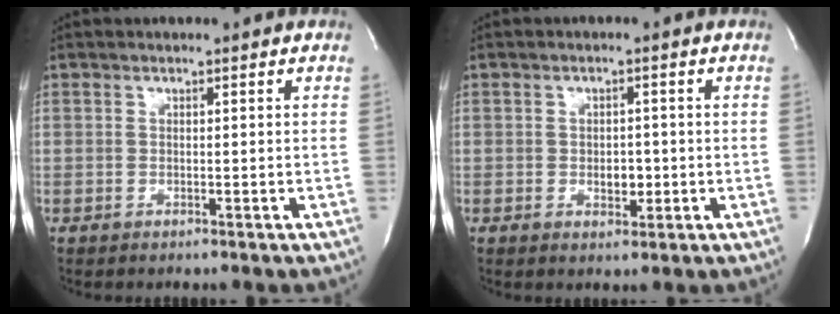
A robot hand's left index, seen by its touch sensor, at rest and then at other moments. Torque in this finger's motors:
{"motor_torque": [0.36, -0.05, 0.01, 0.01]}